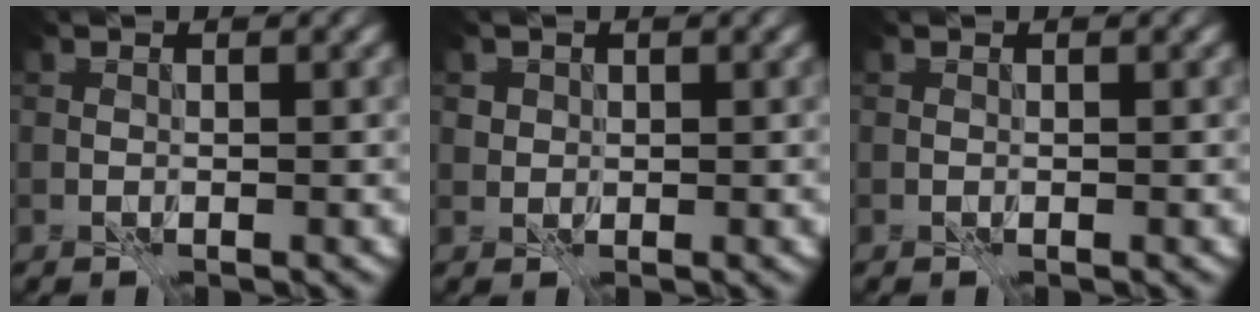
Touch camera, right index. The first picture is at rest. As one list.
[{"total": 1.0, "force": [0.2, 1.0, -0.1], "torque": [0.008, 0.000, 0.002]}, {"total": 0.0}]